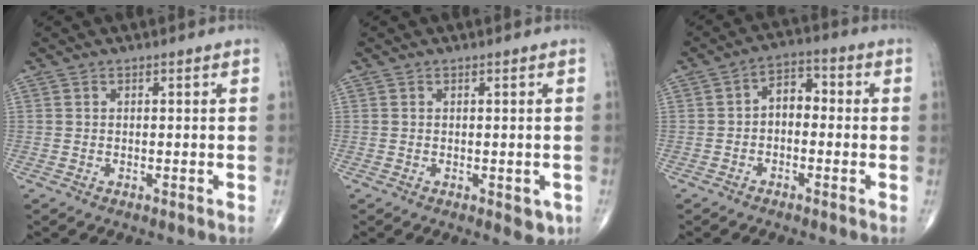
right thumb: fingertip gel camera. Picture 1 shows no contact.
{"total": 2.6, "force": [-0.7, 1.4, 2.0], "torque": [-0.006, -0.002, -0.005]}
{"total": 5.3, "force": [-0.5, 3.5, 3.9], "torque": [-0.046, 0.026, -0.023]}